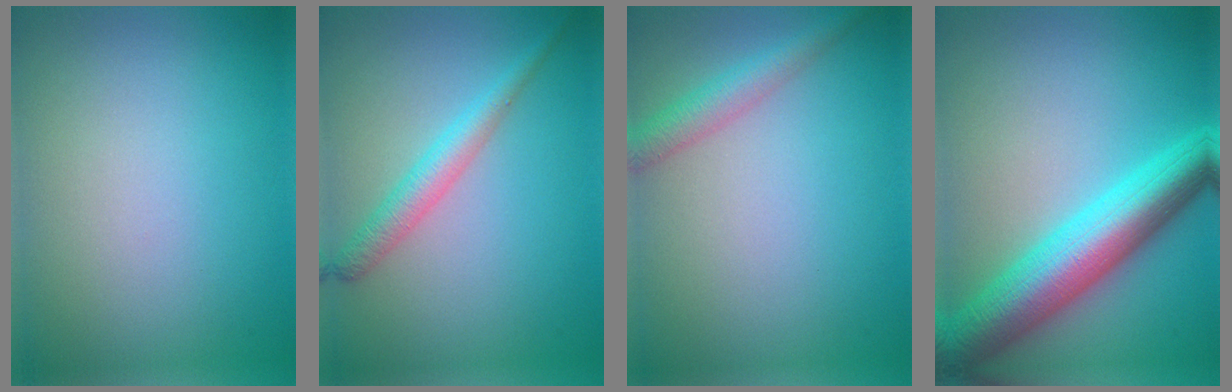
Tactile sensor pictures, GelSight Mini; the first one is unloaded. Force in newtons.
{"total": 2.7, "press": 2.7, "slide": 0.1}
{"total": 2.8, "press": 2.8, "slide": 0.1}
{"total": 9.2, "press": 9.2, "slide": 0.2}